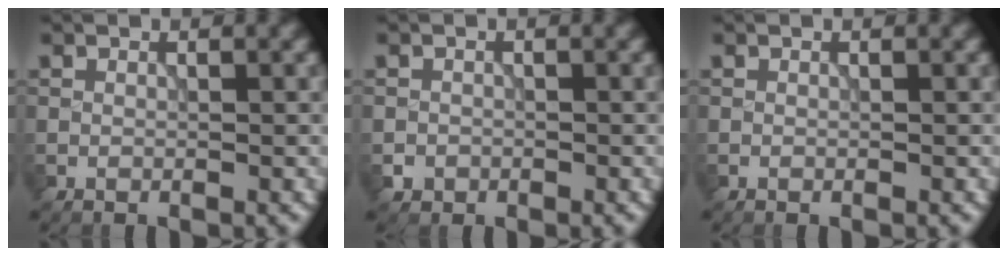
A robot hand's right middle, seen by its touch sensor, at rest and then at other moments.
{"total": 1.0, "force": [-0.5, 0.9, 0.0], "torque": [0.009, -0.003, -0.009]}
{"total": 0.0}